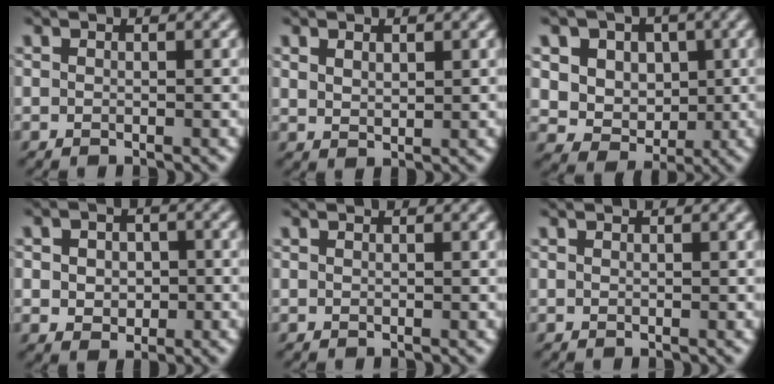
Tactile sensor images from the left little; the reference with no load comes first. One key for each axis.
{"total": 1.4, "fx": 0.8, "fy": 0.7, "fz": 0.9, "tx": -0.023, "ty": -0.001, "tz": 0.021}
{"total": 7.8, "fx": 2.3, "fy": 6.5, "fz": 3.7, "tx": -0.062, "ty": 0.004, "tz": 0.036}
{"total": 4.5, "fx": 0.4, "fy": 3.5, "fz": 2.9, "tx": -0.036, "ty": 0.021, "tz": -0.016}
{"total": 0.0}
{"total": 0.0}